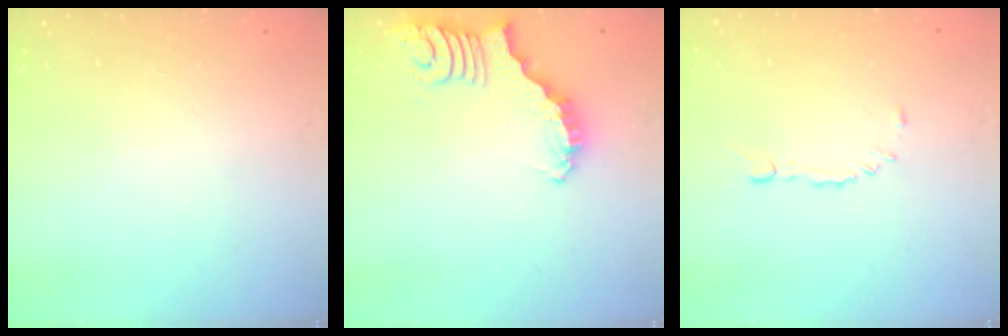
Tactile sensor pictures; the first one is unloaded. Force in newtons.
{"total": 2.6, "press": 2.5, "slide": 0.5}
{"total": 5.9, "press": 5.9, "slide": 0.7}